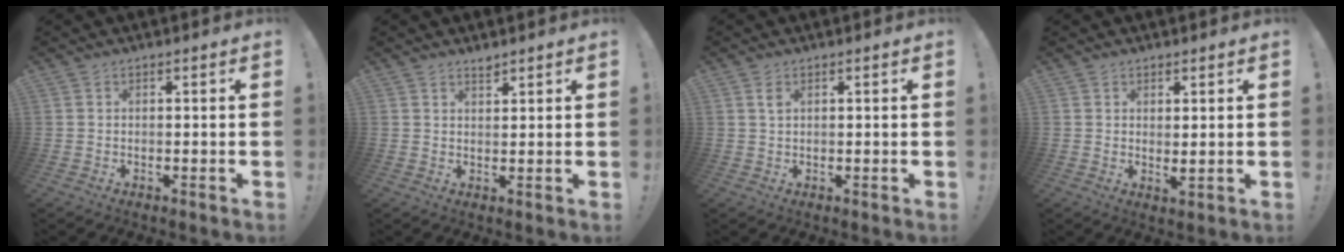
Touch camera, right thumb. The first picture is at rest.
{"total": 2.0, "force": [1.9, 0.5, 0.3], "torque": [0.000, -0.013, 0.033]}
{"total": 1.7, "force": [0.7, 0.8, 1.3], "torque": [-0.022, 0.000, 0.012]}
{"total": 2.2, "force": [1.7, 0.6, 1.3], "torque": [-0.011, -0.016, 0.028]}